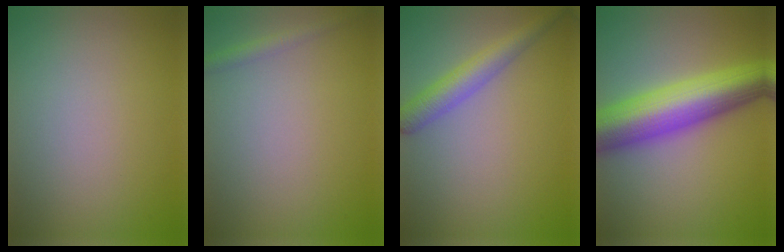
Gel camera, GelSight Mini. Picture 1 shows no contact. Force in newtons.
{"total": 1.3, "press": 1.3, "slide": 0.1}
{"total": 3.5, "press": 3.5, "slide": 0.1}
{"total": 10.3, "press": 10.3, "slide": 0.2}